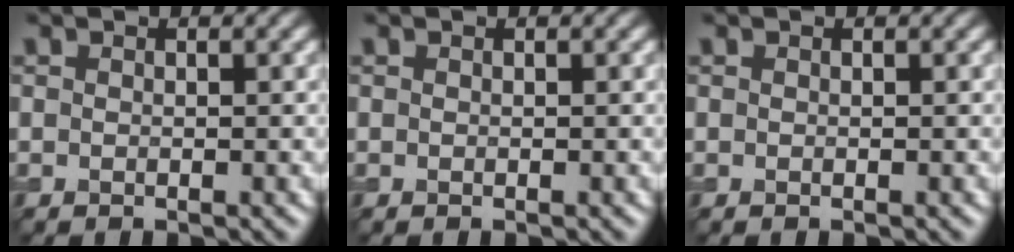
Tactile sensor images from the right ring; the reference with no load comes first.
{"total": 0.0}
{"total": 0.0}